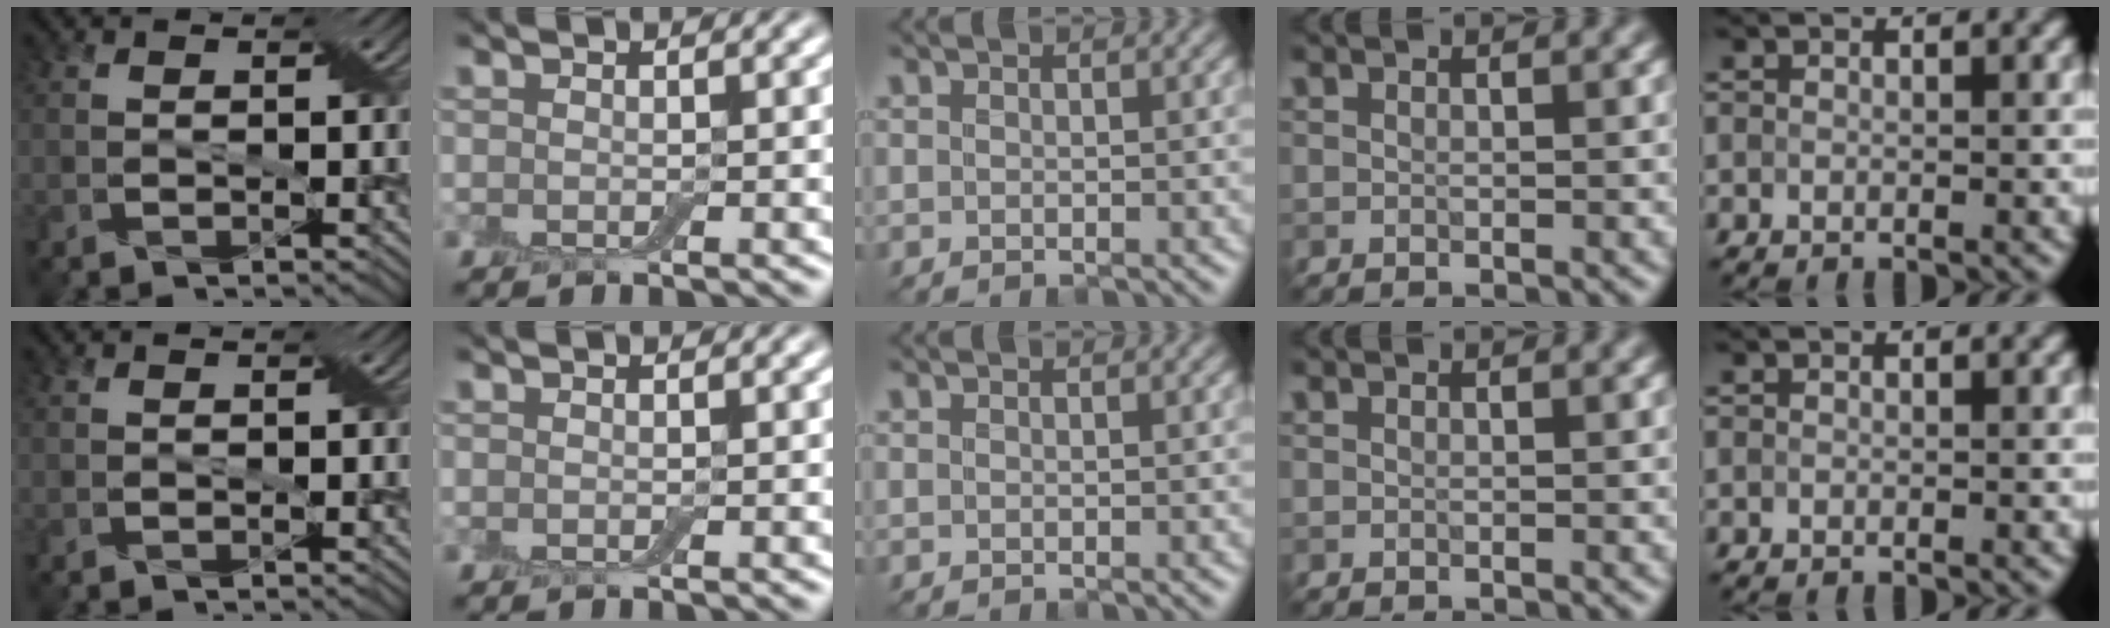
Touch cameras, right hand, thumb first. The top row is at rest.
{}